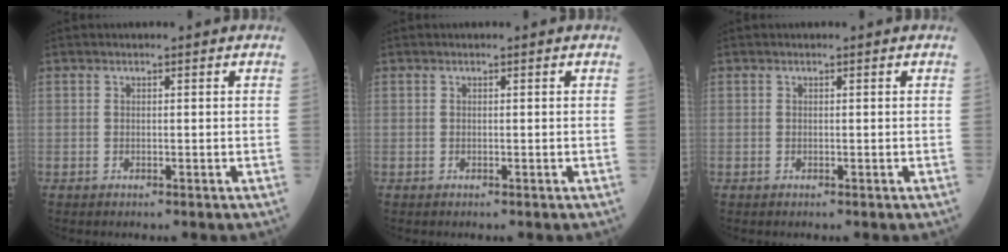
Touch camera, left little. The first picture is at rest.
{"total": 0.0}
{"total": 0.0}